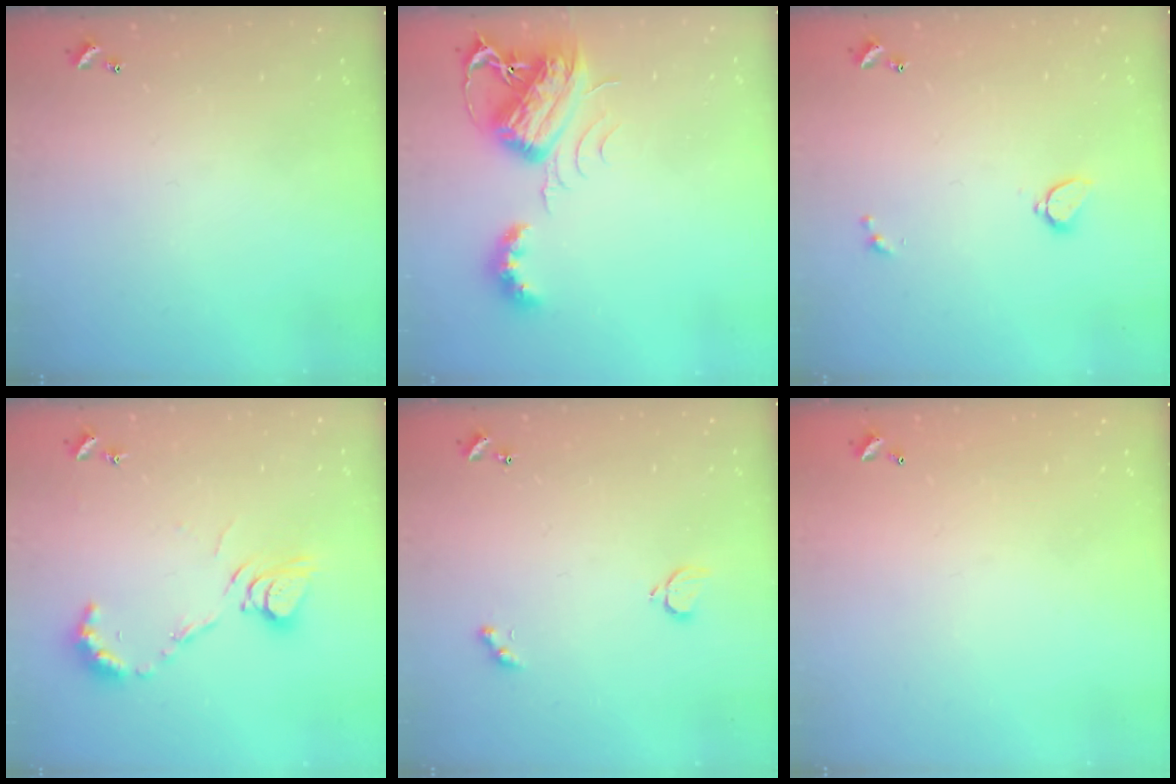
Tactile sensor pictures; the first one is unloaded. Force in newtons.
{"total": 8.7, "press": 8.7, "slide": 0.5}
{"total": 1.7, "press": 1.6, "slide": 0.5}
{"total": 9.3, "press": 9.3, "slide": 0.3}
{"total": 2.1, "press": 2.1, "slide": 0.5}
{"total": 2.9, "press": 2.9, "slide": 0.1}